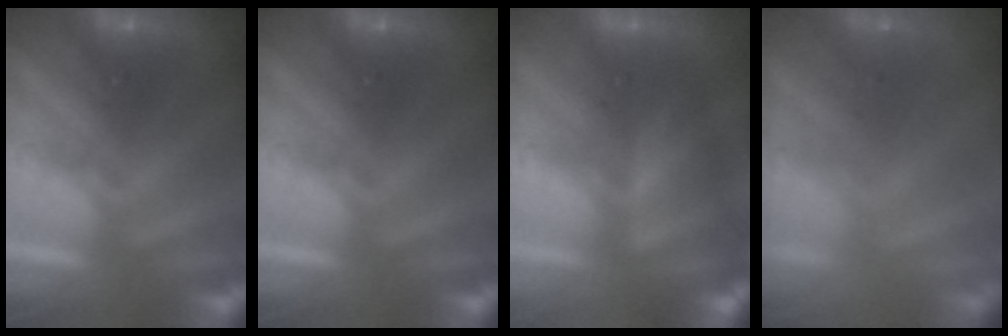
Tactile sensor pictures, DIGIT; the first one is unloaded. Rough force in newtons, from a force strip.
{"total": 0.0}
{"total": 4.7}
{"total": 7.0}